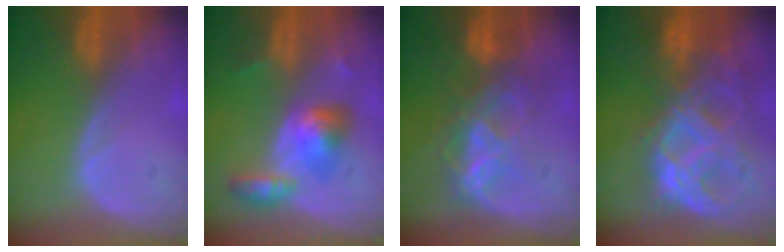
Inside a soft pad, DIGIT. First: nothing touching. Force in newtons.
{"total": 5.9, "press": 5.9, "slide": 0.1}
{"total": 6.9, "press": 6.6, "slide": 1.9}
{"total": 11.3, "press": 9.5, "slide": 6.0}